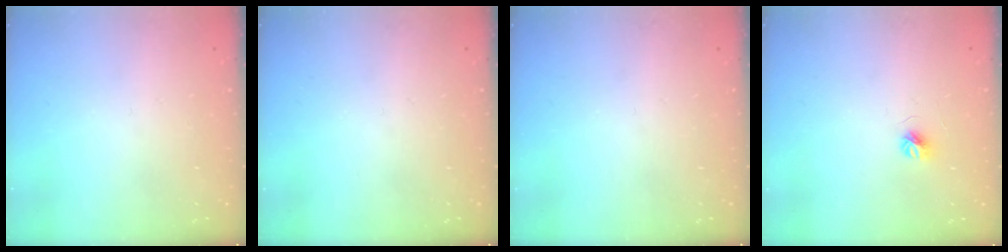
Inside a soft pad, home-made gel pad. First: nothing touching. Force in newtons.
{"total": 0.0}
{"total": 0.0}
{"total": 4.9, "press": 4.9, "slide": 0.4}